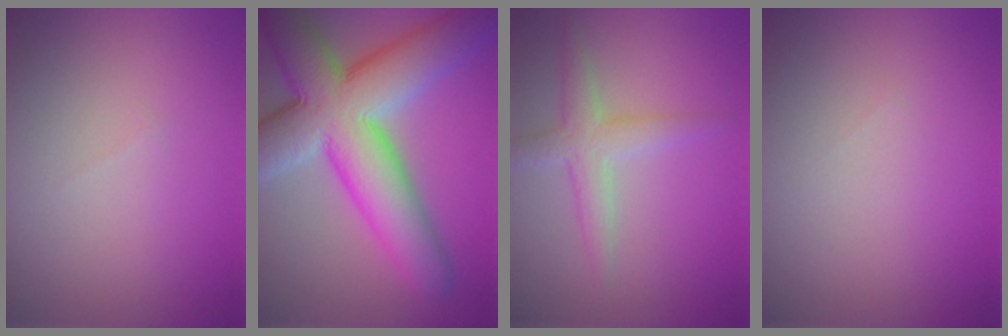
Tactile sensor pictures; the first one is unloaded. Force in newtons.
{"total": 13.2, "press": 13.1, "slide": 0.8}
{"total": 2.9, "press": 2.9, "slide": 0.1}
{"total": 0.0}